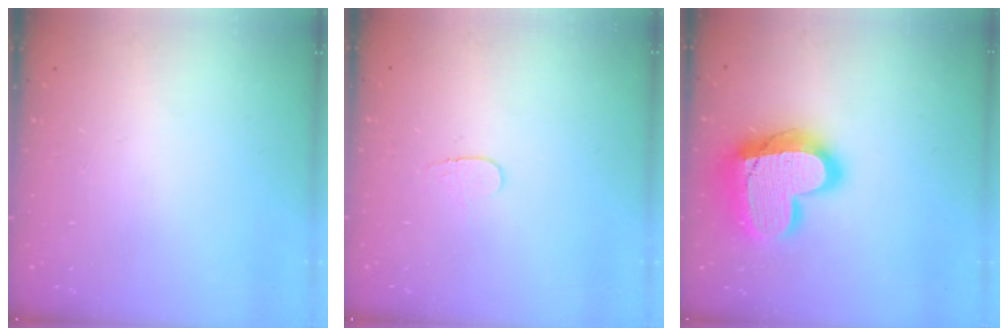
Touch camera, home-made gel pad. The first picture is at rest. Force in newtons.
{"total": 3.9, "press": 3.9, "slide": 0.4}
{"total": 21.4, "press": 21.3, "slide": 1.7}